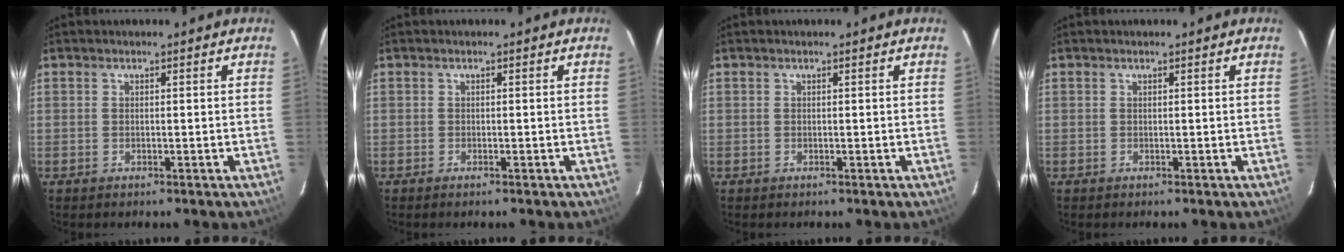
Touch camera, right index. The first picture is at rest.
{"total": 0.6, "force": [-0.5, 0.0, 0.3], "torque": [-0.006, 0.000, -0.009]}
{"total": 0.0}
{"total": 0.0}